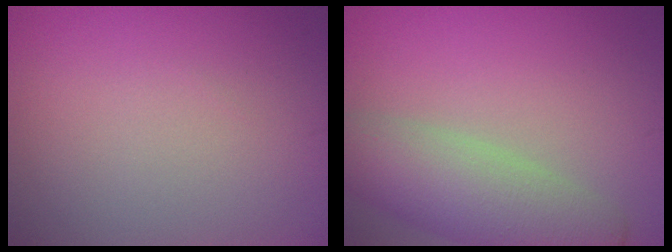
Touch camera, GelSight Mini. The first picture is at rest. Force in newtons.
{"total": 6.7, "press": 6.7, "slide": 0.6}